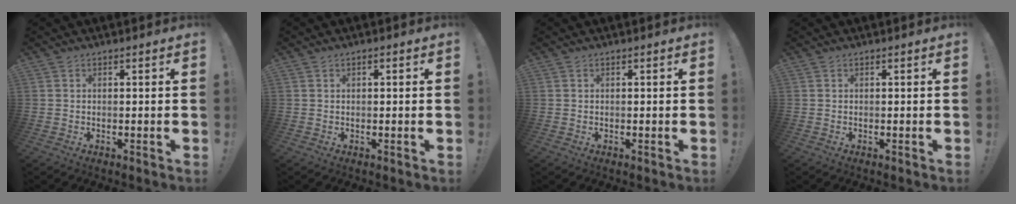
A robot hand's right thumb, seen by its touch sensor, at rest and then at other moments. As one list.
[{"total": 0.5, "force": [-0.3, 0.4, 0.2], "torque": [-0.002, 0.004, -0.006]}, {"total": 0.0}, {"total": 0.0}]